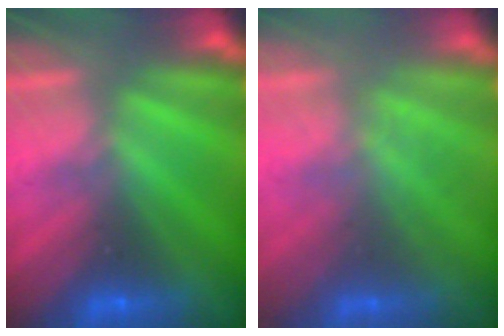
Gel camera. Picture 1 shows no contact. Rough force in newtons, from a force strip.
{"total": 1.8}